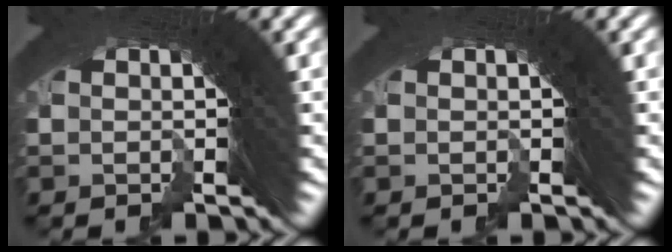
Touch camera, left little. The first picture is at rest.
{"total": 0.0}